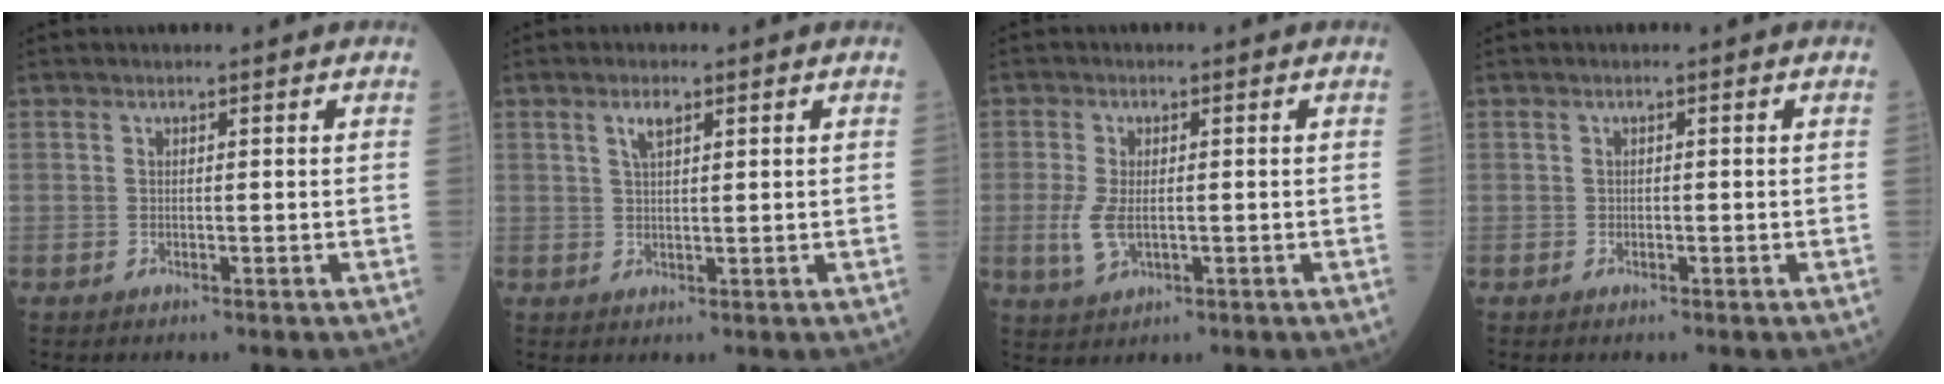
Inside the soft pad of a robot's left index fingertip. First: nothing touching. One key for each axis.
{"total": 2.3, "fx": 1.3, "fy": 0.6, "fz": 1.8, "tx": -0.041, "ty": 0.005, "tz": 0.026}
{"total": 4.6, "fx": -0.6, "fy": 2.2, "fz": 4.0, "tx": -0.099, "ty": -0.010, "tz": -0.009}
{"total": 0.0}